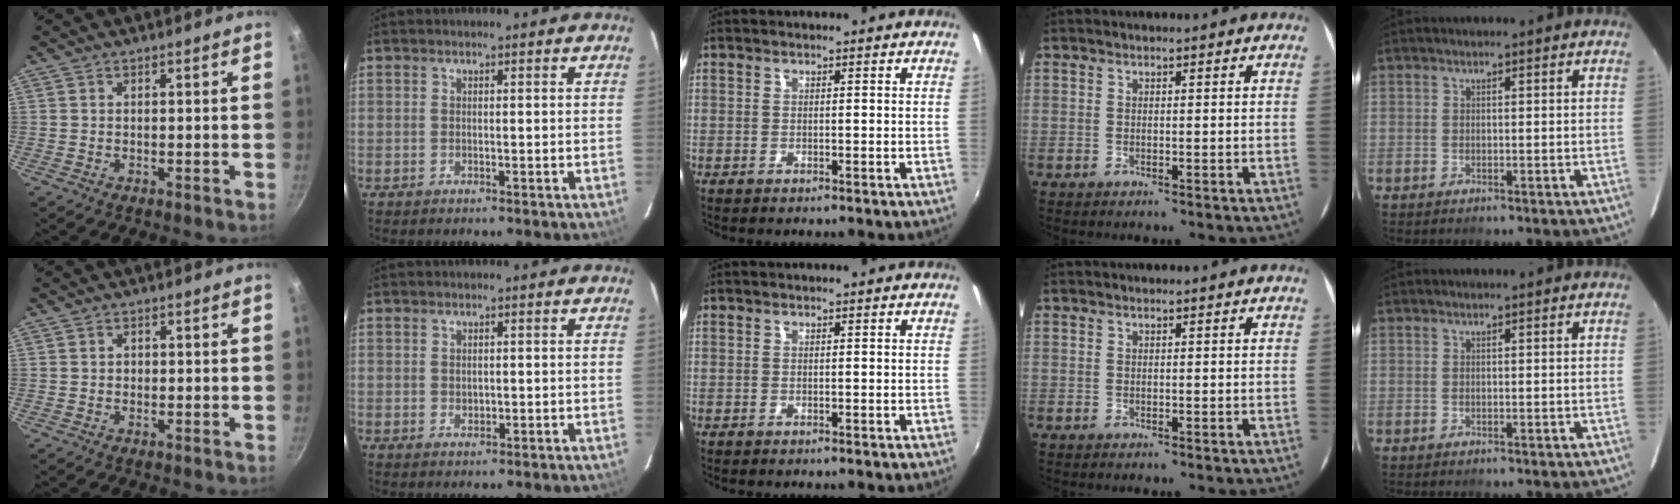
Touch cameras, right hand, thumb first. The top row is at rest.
{"thumb": {"total": 0.7, "force": [-0.1, 0.7, 0.2], "torque": [0.000, 0.003, -0.001]}, "index": {"total": 1.3, "force": [0.1, 1.1, 0.7], "torque": [-0.009, 0.000, 0.004]}}